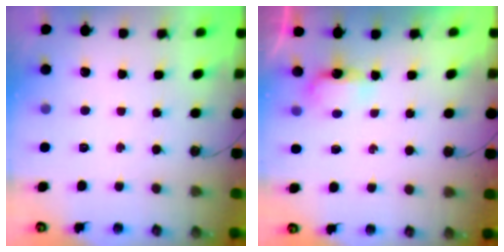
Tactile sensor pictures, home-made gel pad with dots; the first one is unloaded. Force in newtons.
{"total": 3.7, "press": 3.7, "slide": 0.4}